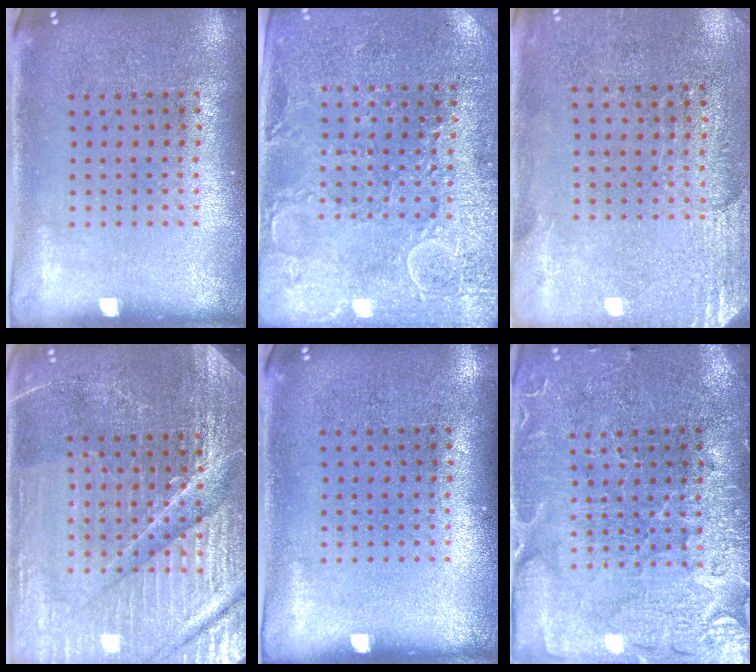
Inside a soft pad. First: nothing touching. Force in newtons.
{"total": 2.7, "press": 2.6, "slide": 0.7}
{"total": 2.6, "press": 2.3, "slide": 1.2}
{"total": 5.4, "press": 5.0, "slide": 2.0}
{"total": 0.0}
{"total": 3.6, "press": 3.4, "slide": 1.3}